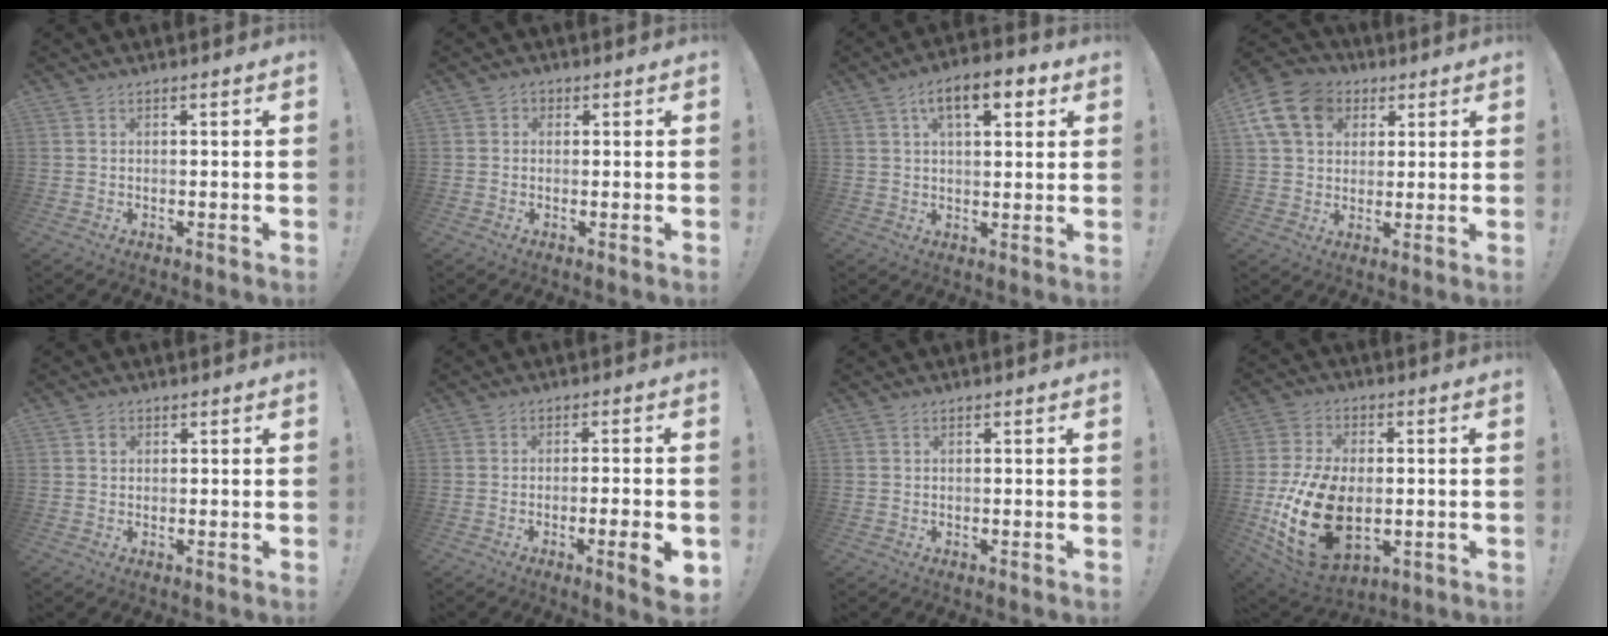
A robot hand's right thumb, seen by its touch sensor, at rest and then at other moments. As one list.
[{"total": 1.4, "force": [-0.3, 1.2, 0.6], "torque": [-0.006, 0.001, -0.007]}, {"total": 10.3, "force": [4.5, 4.5, 8.1], "torque": [-0.113, -0.007, 0.073]}, {"total": 15.0, "force": [5.3, 11.6, 7.8], "torque": [-0.126, -0.014, 0.107]}, {"total": 1.3, "force": [0.3, 1.3, 0.4], "torque": [-0.004, 0.002, 0.004]}, {"total": 6.8, "force": [-2.5, 0.4, 6.4], "torque": [-0.093, 0.002, -0.035]}, {"total": 0.0}, {"total": 22.2, "force": [-4.1, 14.0, 16.8], "torque": [-0.310, 0.017, -0.056]}]